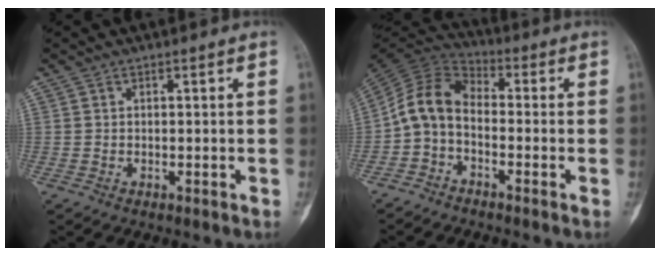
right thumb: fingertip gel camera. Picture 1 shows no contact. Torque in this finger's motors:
{"motor_torque": [0.02, 0.02, 0.65, -0.61, 0.04]}